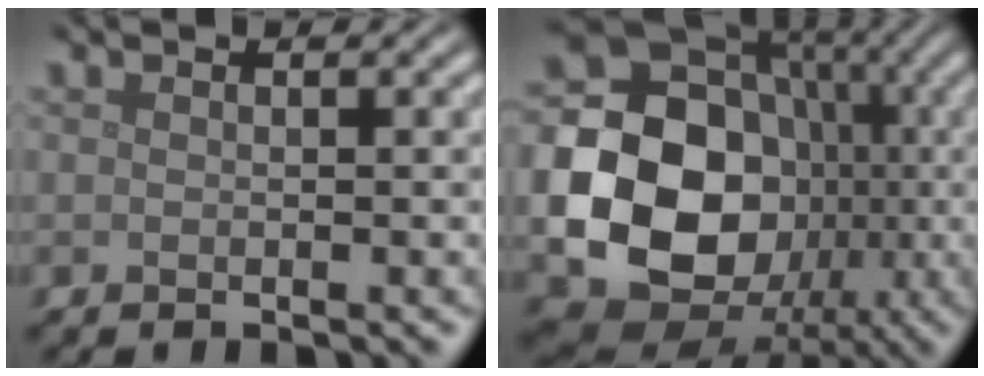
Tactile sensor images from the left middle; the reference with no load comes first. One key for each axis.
{"total": 20.9, "fx": -2.8, "fy": 18.4, "fz": 9.5, "tx": -0.182, "ty": -0.022, "tz": -0.082}